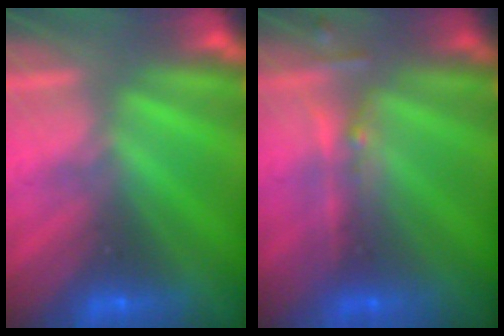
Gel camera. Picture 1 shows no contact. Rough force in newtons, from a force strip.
{"total": 2.4}